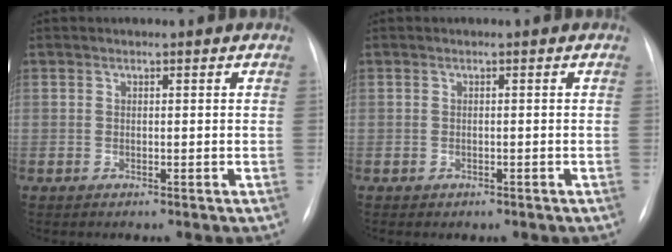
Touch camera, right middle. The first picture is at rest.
{"total": 0.6, "force": [-0.4, 0.4, 0.1], "torque": [-0.006, 0.002, -0.002]}